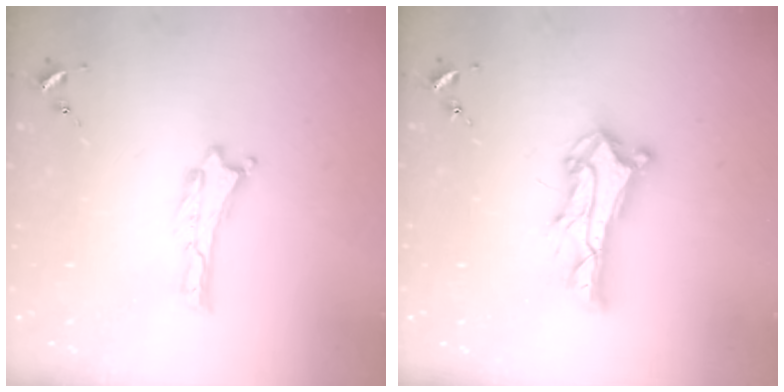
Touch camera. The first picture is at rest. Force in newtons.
{"total": 9.6, "press": 9.6, "slide": 0.9}